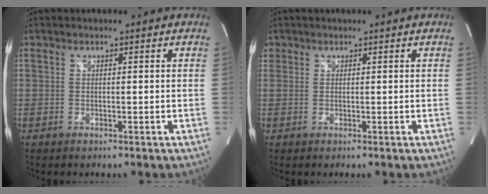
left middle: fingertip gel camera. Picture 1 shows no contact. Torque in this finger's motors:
{"motor_torque": [0.30, -0.24, 0.05, 0.01]}